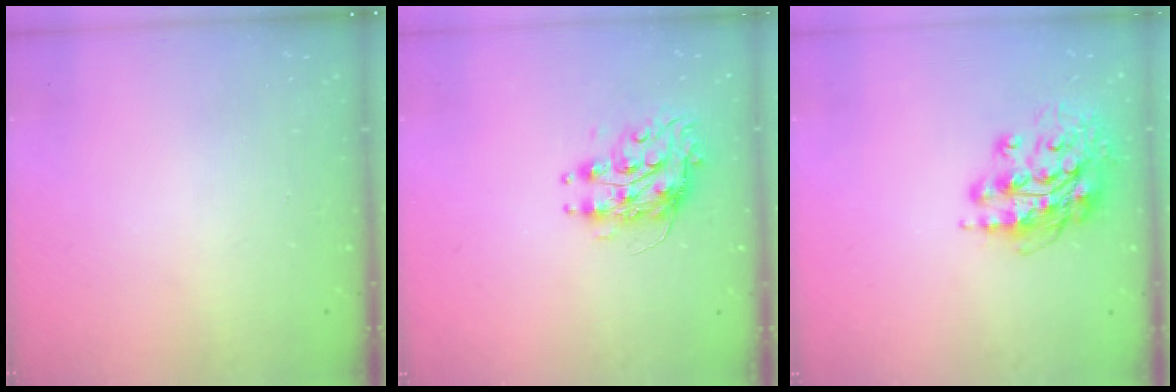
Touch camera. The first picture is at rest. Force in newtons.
{"total": 8.1, "press": 8.1, "slide": 0.2}
{"total": 15.0, "press": 14.9, "slide": 1.6}